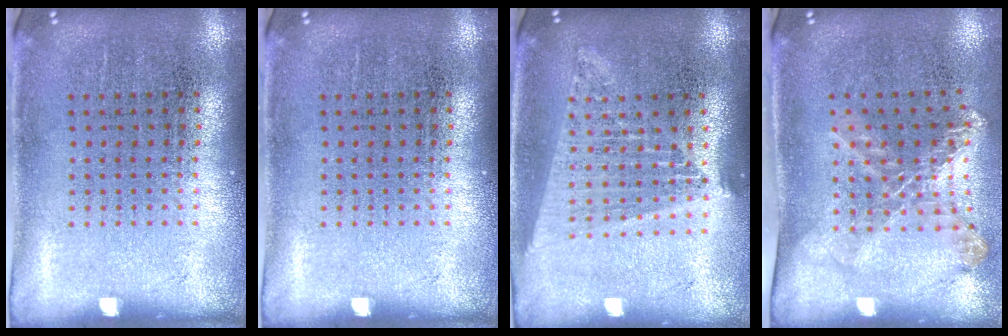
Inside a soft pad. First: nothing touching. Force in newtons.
{"total": 0.0}
{"total": 1.7, "press": 1.6, "slide": 0.7}
{"total": 1.5, "press": 1.3, "slide": 0.8}